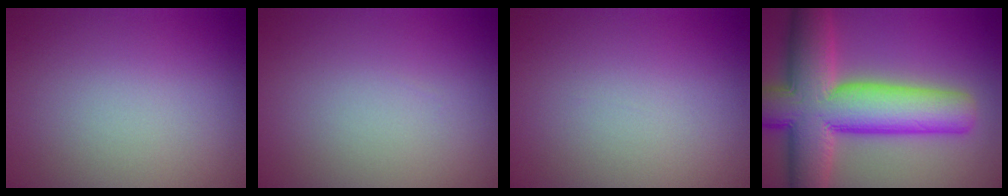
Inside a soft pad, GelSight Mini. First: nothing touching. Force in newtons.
{"total": 0.0}
{"total": 0.0}
{"total": 13.0, "press": 13.0, "slide": 0.7}